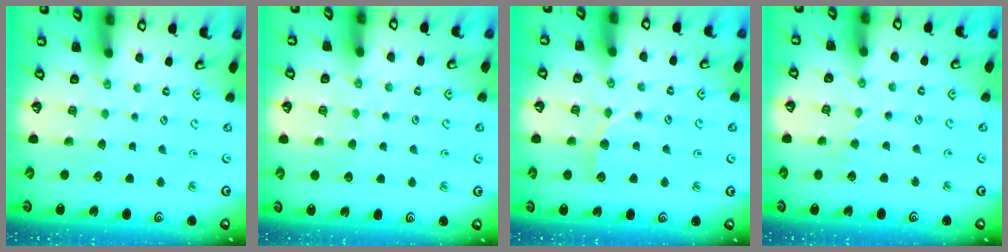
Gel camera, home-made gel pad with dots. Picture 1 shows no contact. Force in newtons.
{"total": 2.6, "press": 2.6, "slide": 0.3}
{"total": 7.0, "press": 7.0, "slide": 0.5}
{"total": 2.0, "press": 2.0, "slide": 0.2}